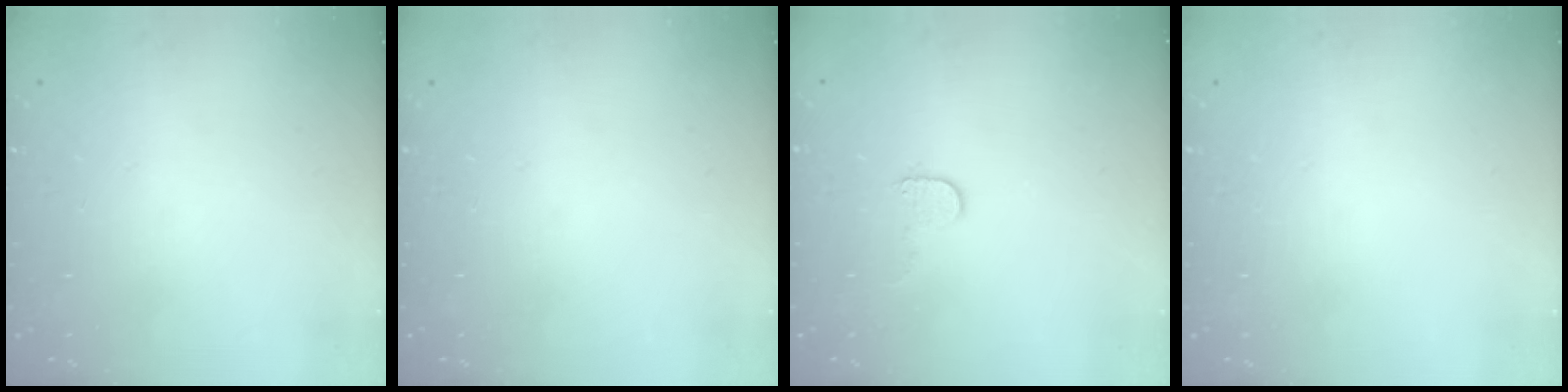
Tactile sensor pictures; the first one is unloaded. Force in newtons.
{"total": 0.0}
{"total": 5.0, "press": 4.9, "slide": 0.5}
{"total": 0.0}